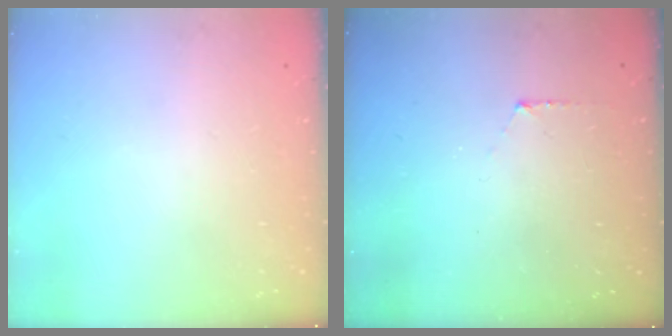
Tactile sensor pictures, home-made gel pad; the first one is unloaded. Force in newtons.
{"total": 3.9, "press": 3.9, "slide": 0.4}